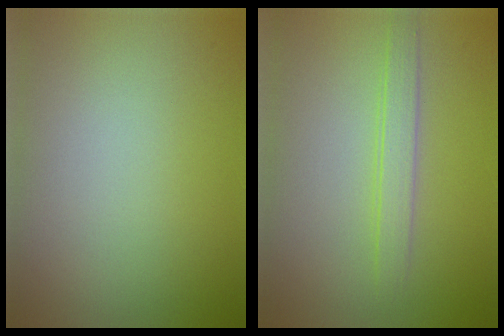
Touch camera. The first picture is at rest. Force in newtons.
{"total": 2.0, "press": 2.0, "slide": 0.1}